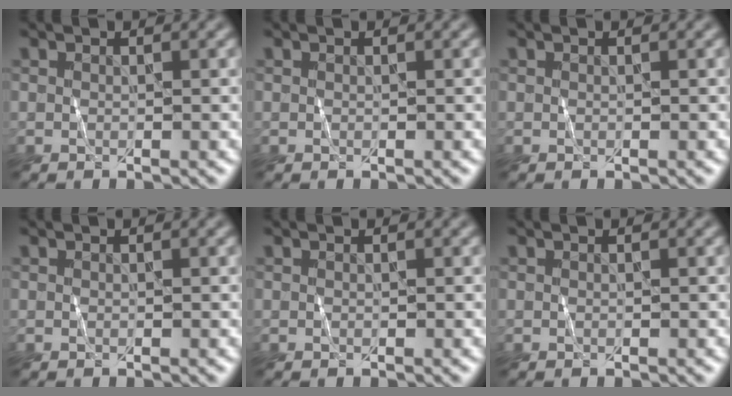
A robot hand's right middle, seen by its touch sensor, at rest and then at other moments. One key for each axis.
{"total": 0.0}
{"total": 0.0}
{"total": 0.0}
{"total": 0.0}
{"total": 0.0}